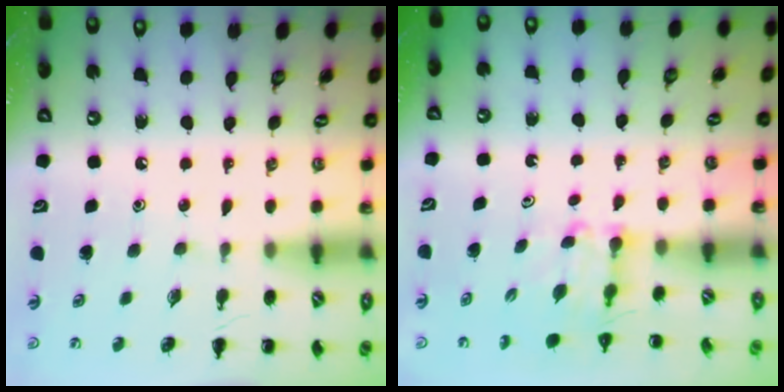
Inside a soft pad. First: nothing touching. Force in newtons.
{"total": 2.7, "press": 2.5, "slide": 1.1}